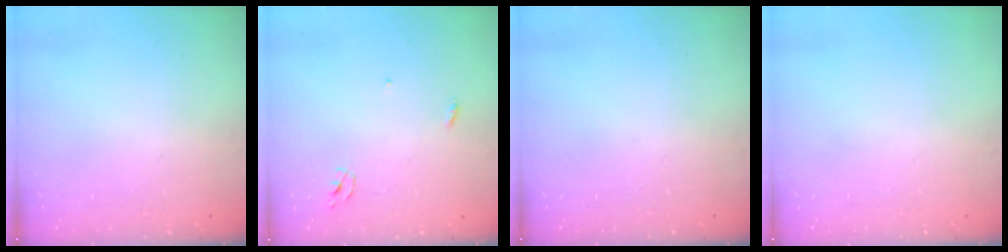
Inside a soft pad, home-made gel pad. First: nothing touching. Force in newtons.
{"total": 2.3, "press": 2.3, "slide": 0.2}
{"total": 0.0}
{"total": 0.0}